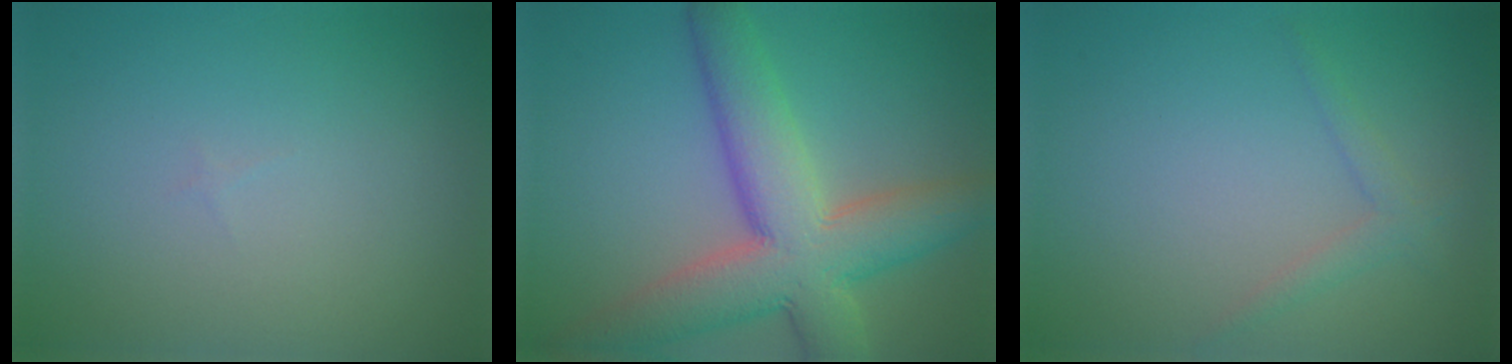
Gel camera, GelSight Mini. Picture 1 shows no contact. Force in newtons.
{"total": 9.7, "press": 9.6, "slide": 0.7}
{"total": 1.4, "press": 1.4, "slide": 0.1}